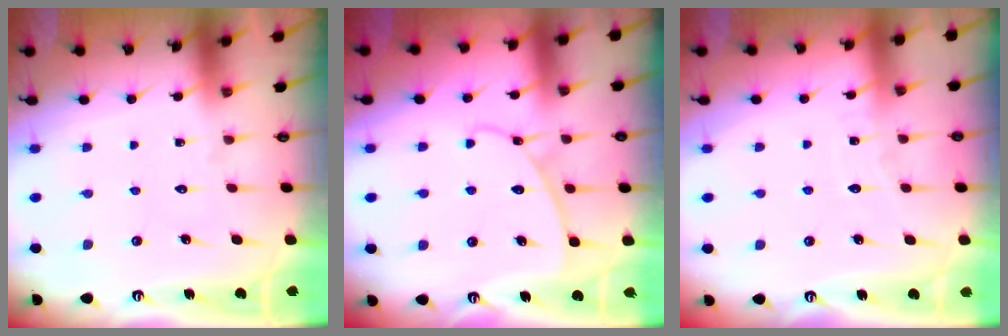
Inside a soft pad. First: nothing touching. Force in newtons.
{"total": 6.4, "press": 6.4, "slide": 0.2}
{"total": 3.3, "press": 3.3, "slide": 0.2}